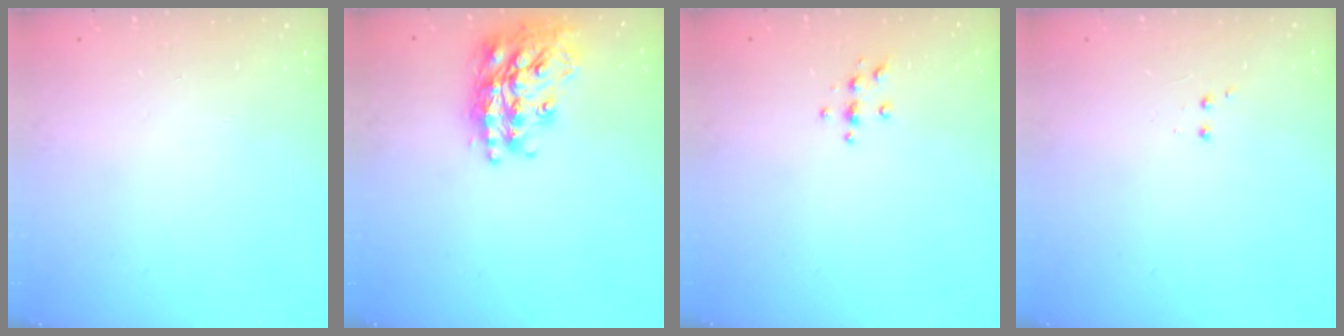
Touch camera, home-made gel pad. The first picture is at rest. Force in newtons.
{"total": 21.9, "press": 21.8, "slide": 1.8}
{"total": 3.8, "press": 3.8, "slide": 0.4}
{"total": 2.0, "press": 1.8, "slide": 0.9}